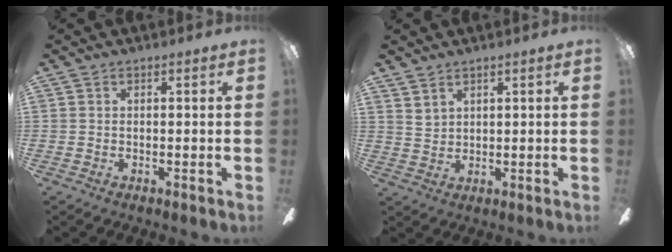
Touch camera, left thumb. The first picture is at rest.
{"total": 2.9, "force": [2.5, 1.3, 0.1], "torque": [-0.006, -0.011, 0.051]}